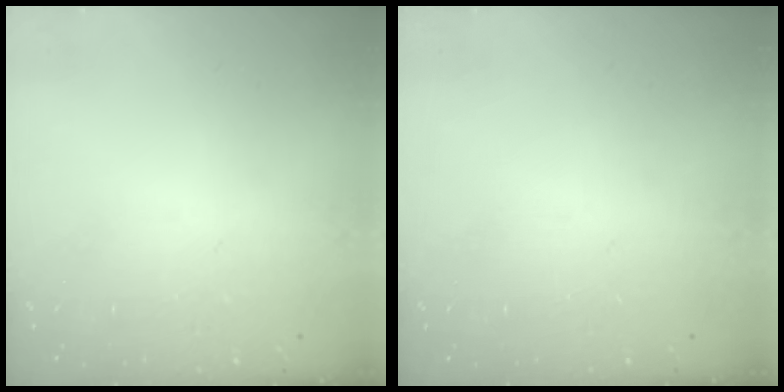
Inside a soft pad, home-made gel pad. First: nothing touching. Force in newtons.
{"total": 0.0}